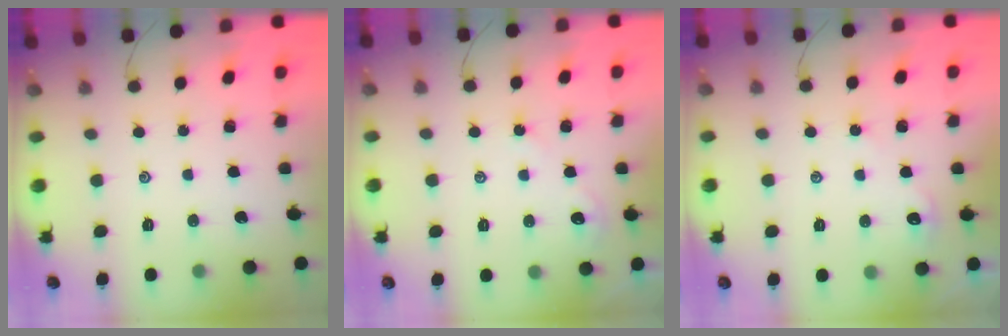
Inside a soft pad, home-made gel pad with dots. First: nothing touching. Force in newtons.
{"total": 1.4, "press": 1.3, "slide": 0.4}
{"total": 2.9, "press": 2.9, "slide": 0.4}